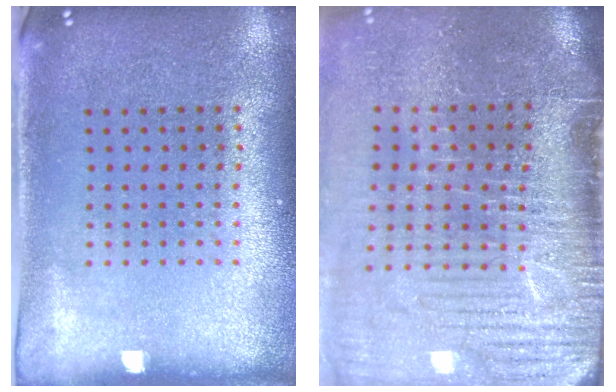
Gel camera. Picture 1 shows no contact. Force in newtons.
{"total": 5.1, "press": 4.2, "slide": 2.9}